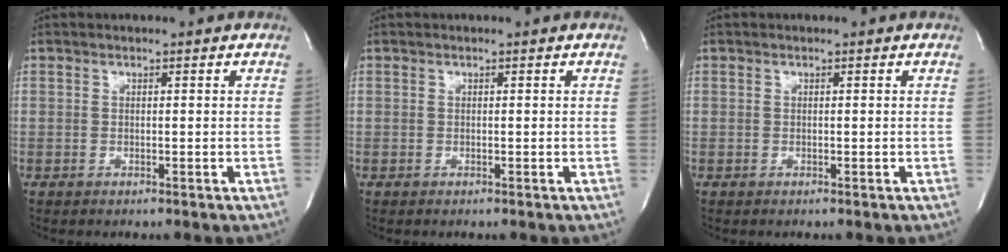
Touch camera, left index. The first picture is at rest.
{"total": 0.0}
{"total": 0.0}